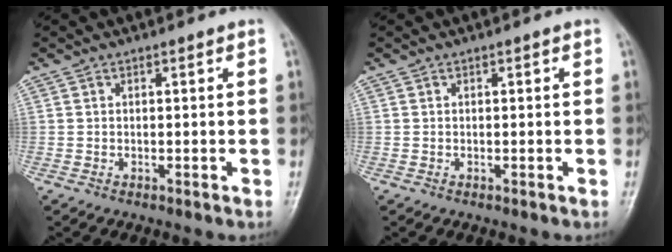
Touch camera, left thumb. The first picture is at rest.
{"total": 0.0}